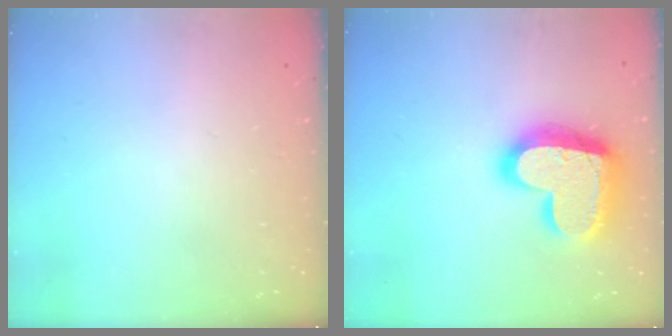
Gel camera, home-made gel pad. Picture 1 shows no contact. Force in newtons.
{"total": 22.4, "press": 22.4, "slide": 1.4}